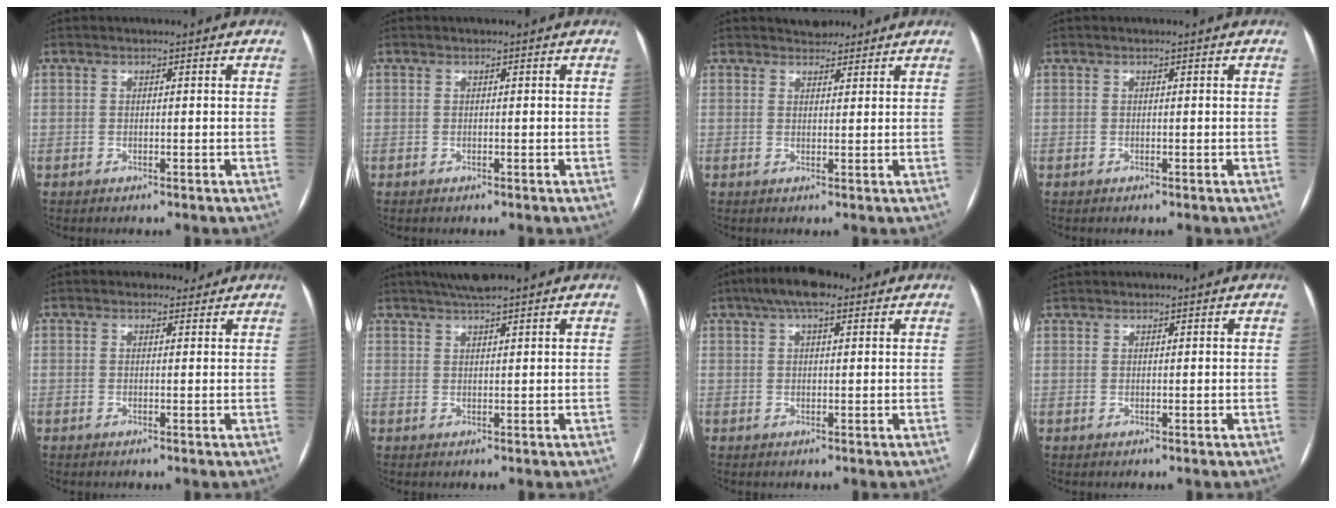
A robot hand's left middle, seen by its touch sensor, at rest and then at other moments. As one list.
[{"total": 0.0}, {"total": 3.2, "force": [2.8, 1.4, 0.4], "torque": [-0.001, 0.010, 0.041]}, {"total": 0.0}, {"total": 1.7, "force": [1.5, 0.8, -0.1], "torque": [0.004, 0.004, 0.016]}, {"total": 4.6, "force": [3.8, 0.0, 2.5], "torque": [-0.042, 0.021, 0.067]}, {"total": 6.6, "force": [4.2, 2.1, 4.6], "torque": [-0.084, 0.027, 0.066]}, {"total": 2.1, "force": [2.0, 0.5, 0.4], "torque": [-0.011, 0.027, 0.038]}]